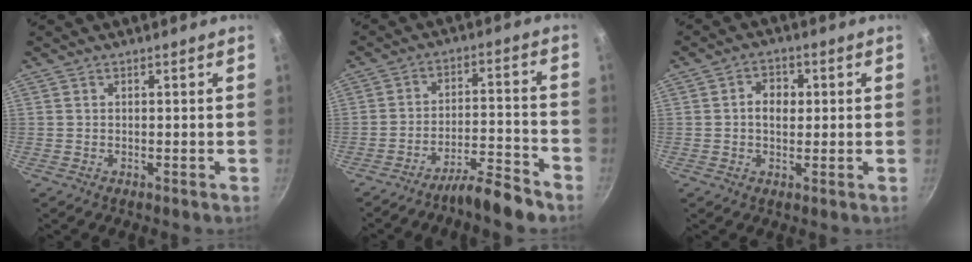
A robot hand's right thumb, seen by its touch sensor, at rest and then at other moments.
{"total": 8.2, "force": [-6.9, 1.0, 4.4], "torque": [-0.072, 0.066, -0.116]}
{"total": 4.9, "force": [0.5, 3.7, 3.3], "torque": [-0.031, 0.007, 0.002]}